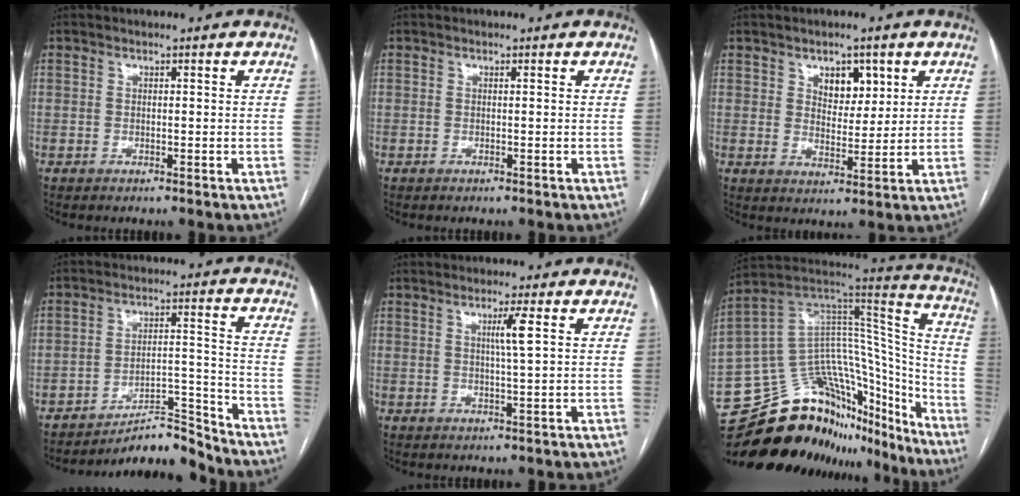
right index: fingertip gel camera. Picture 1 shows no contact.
{"total": 0.0}
{"total": 5.4, "force": [2.8, 3.2, 3.4], "torque": [-0.046, 0.002, 0.046]}
{"total": 7.6, "force": [-7.5, 0.4, 0.5], "torque": [0.000, 0.044, -0.123]}
{"total": 3.3, "force": [1.1, -0.7, 3.0], "torque": [-0.055, -0.004, 0.018]}
{"total": 33.6, "force": [-25.2, 15.2, 16.2], "torque": [-0.203, 0.046, -0.359]}